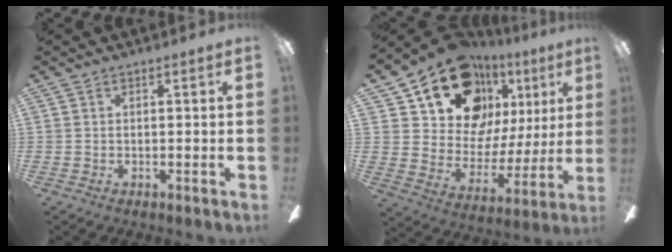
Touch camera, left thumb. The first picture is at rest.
{"total": 19.8, "force": [12.4, 12.6, 8.8], "torque": [-0.156, -0.073, 0.234]}